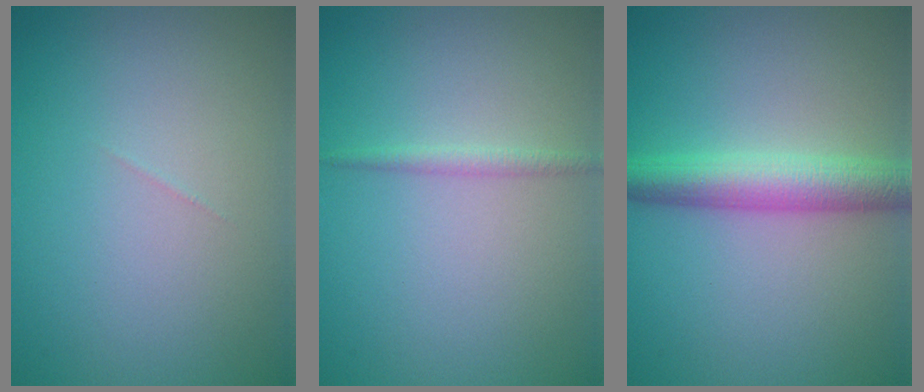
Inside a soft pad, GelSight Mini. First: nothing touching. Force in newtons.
{"total": 1.0, "press": 1.0, "slide": 0.0}
{"total": 4.6, "press": 4.6, "slide": 0.1}